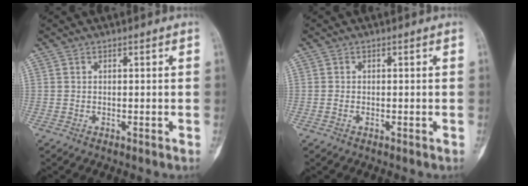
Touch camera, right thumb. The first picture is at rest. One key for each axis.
{"total": 0.6, "fx": -0.2, "fy": 0.4, "fz": 0.4, "tx": -0.012, "ty": 0.000, "tz": -0.004}